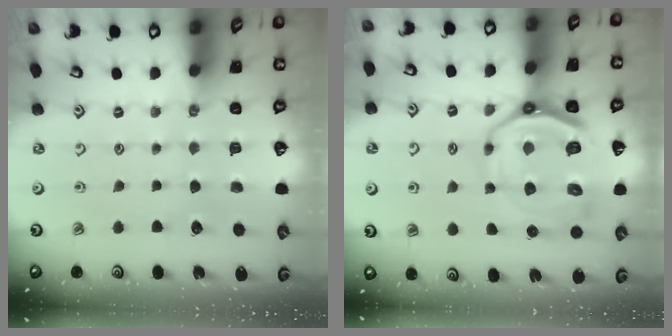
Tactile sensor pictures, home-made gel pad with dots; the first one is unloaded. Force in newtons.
{"total": 14.9, "press": 14.5, "slide": 3.3}